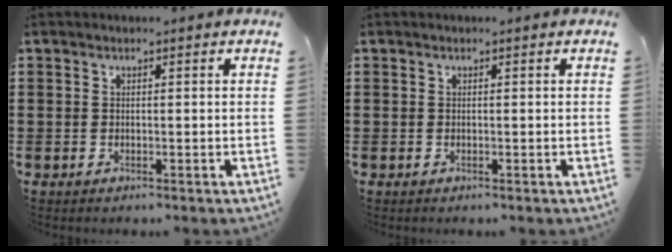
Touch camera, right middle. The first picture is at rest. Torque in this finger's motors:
{"motor_torque": [0.21, -0.08, 0.10, 0.00]}